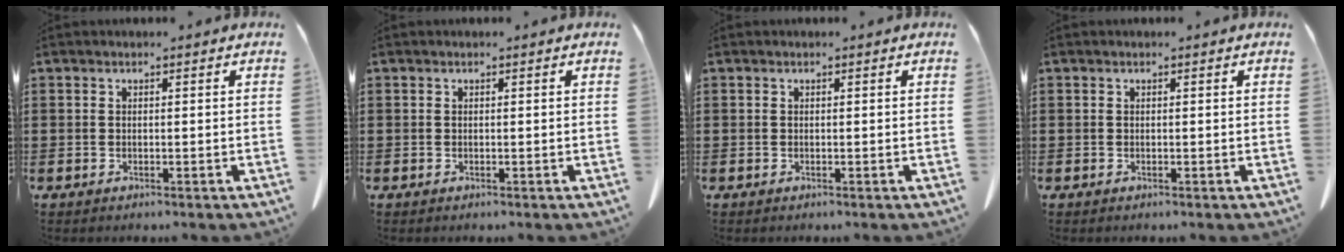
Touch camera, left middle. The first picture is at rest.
{"total": 0.0}
{"total": 0.0}
{"total": 0.0}